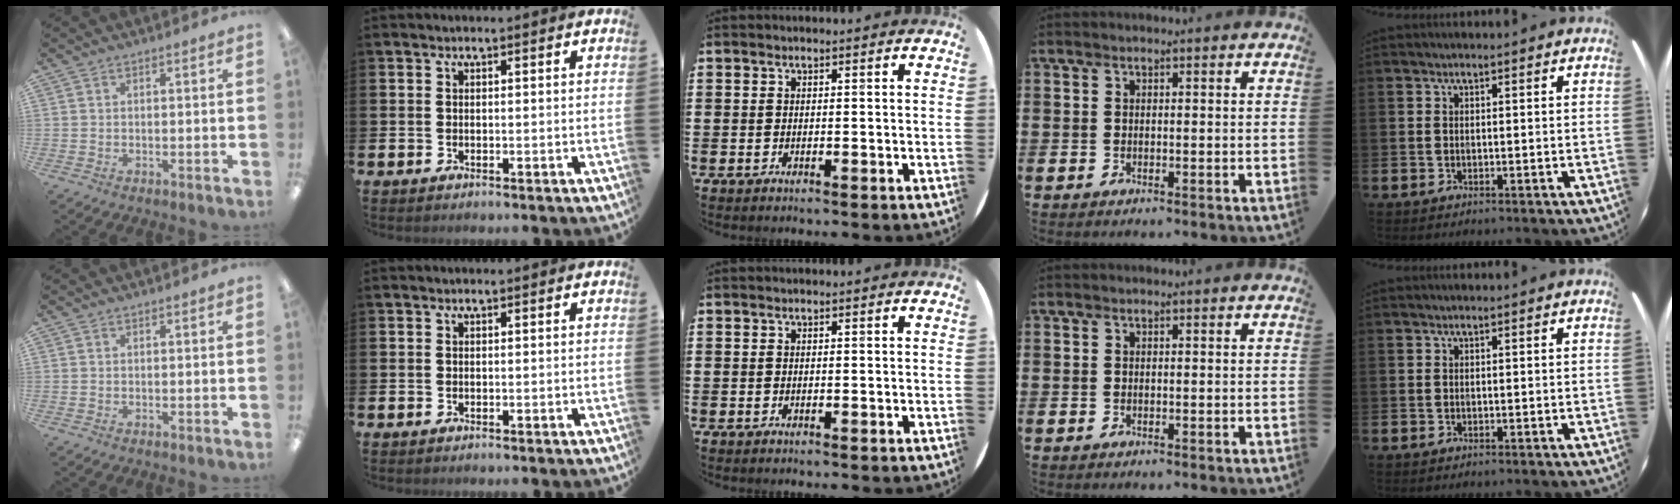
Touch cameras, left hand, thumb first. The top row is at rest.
{}